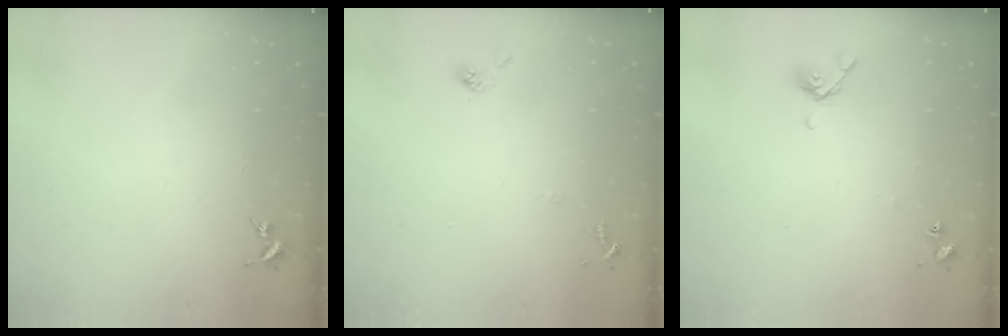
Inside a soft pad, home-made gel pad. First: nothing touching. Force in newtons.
{"total": 7.3, "press": 7.3, "slide": 0.4}
{"total": 7.1, "press": 7.0, "slide": 0.8}